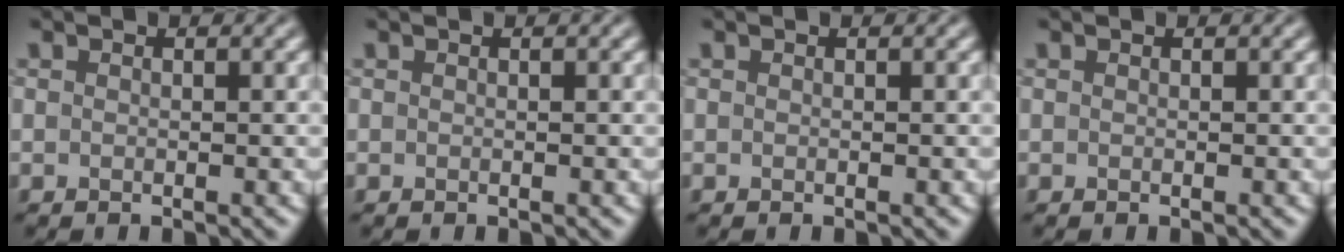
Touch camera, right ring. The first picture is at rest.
{"total": 0.0}
{"total": 0.0}
{"total": 0.0}